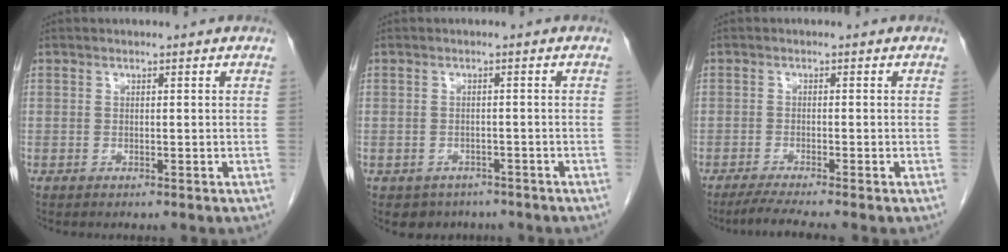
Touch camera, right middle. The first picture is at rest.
{"total": 3.8, "force": [-2.8, 2.6, 0.3], "torque": [-0.004, 0.008, -0.036]}
{"total": 4.3, "force": [-3.6, -0.9, 2.2], "torque": [-0.039, -0.016, -0.063]}